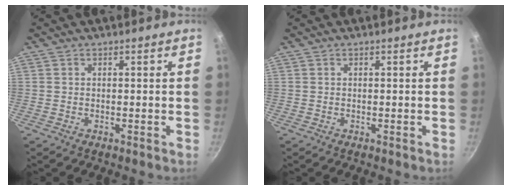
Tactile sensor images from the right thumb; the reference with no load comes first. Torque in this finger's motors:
{"motor_torque": [-0.02, -0.02, 0.24, 0.05, 0.00]}